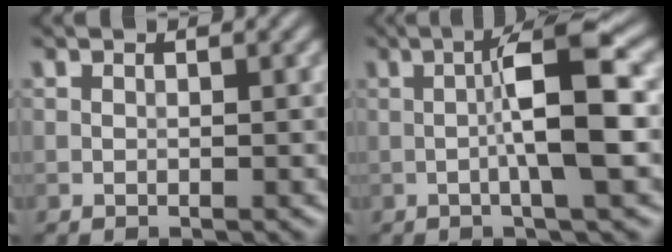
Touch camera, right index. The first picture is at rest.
{"total": 6.5, "force": [-0.4, 0.8, 6.4], "torque": [-0.109, 0.015, -0.012]}